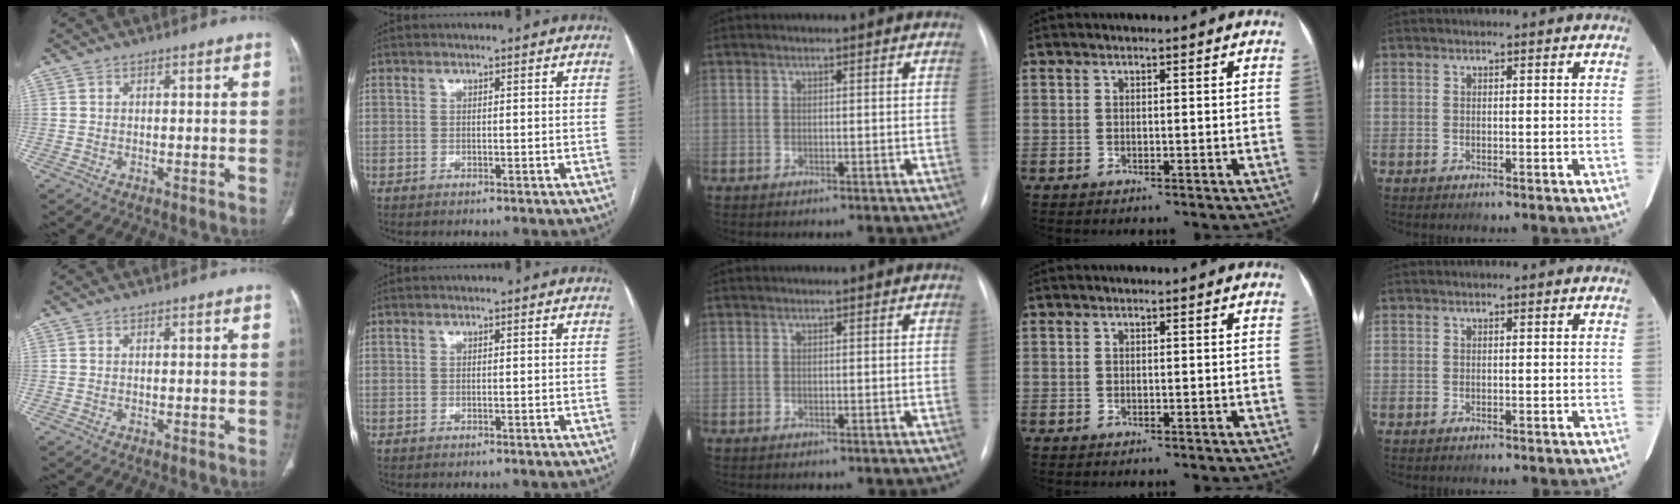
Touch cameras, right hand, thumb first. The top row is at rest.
{}